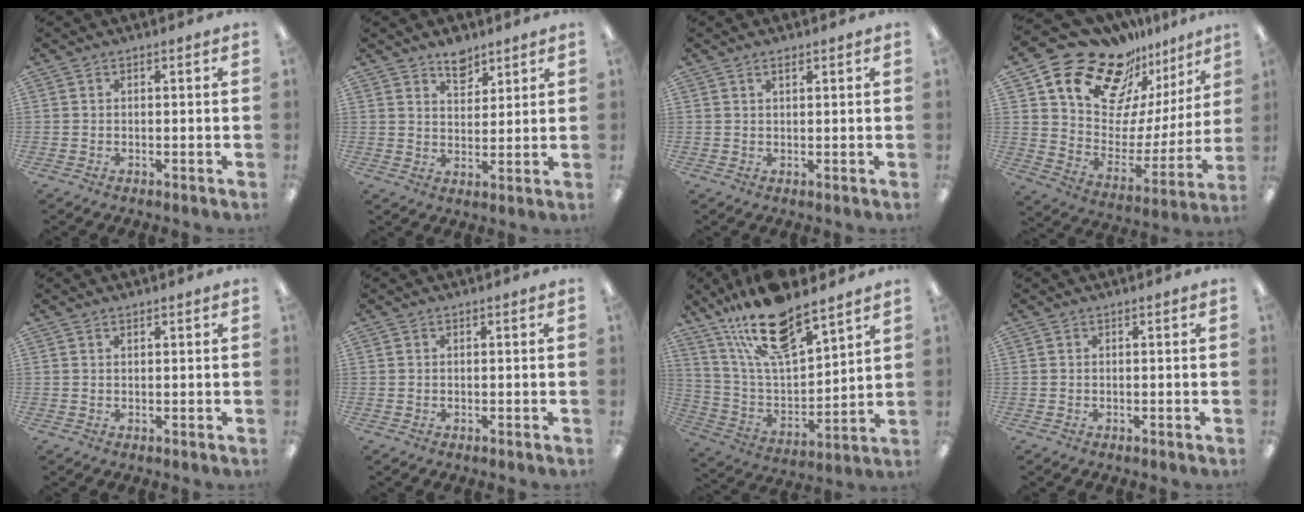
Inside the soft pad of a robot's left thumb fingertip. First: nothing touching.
{"total": 6.1, "force": [4.9, 3.1, 2.0], "torque": [-0.021, -0.028, 0.085]}
{"total": 1.4, "force": [1.1, 0.4, 0.8], "torque": [-0.010, -0.002, 0.018]}
{"total": 20.8, "force": [16.9, 10.4, 6.2], "torque": [-0.123, -0.132, 0.299]}
{"total": 0.7, "force": [0.6, 0.3, 0.4], "torque": [-0.008, 0.002, 0.011]}
{"total": 0.0}
{"total": 20.1, "force": [14.9, 6.9, 11.7], "torque": [-0.219, -0.077, 0.260]}
{"total": 0.0}